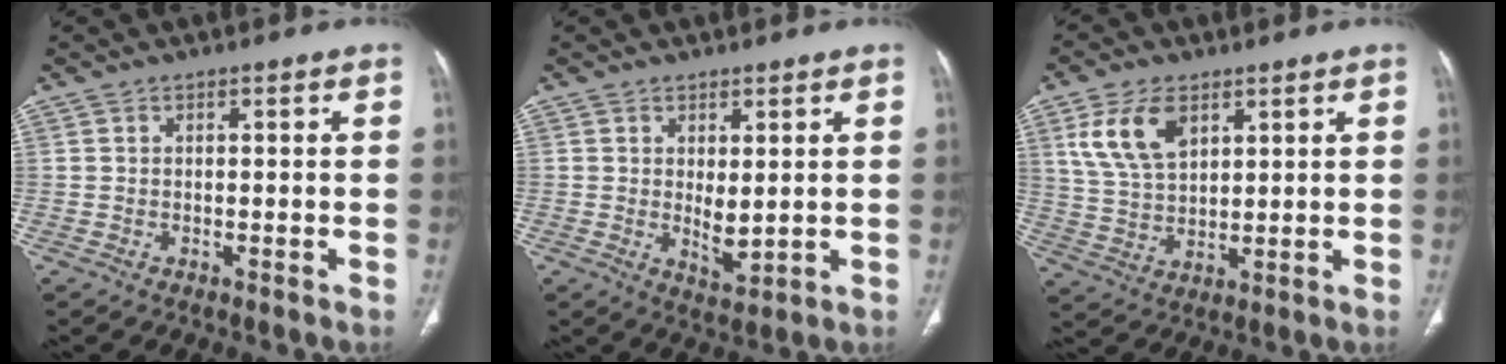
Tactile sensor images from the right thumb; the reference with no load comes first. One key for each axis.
{"total": 4.0, "fx": 0.5, "fy": 1.9, "fz": 3.5, "tx": -0.052, "ty": -0.016, "tz": 0.018}
{"total": 10.3, "fx": 4.8, "fy": 5.9, "fz": 7.0, "tx": -0.127, "ty": -0.014, "tz": 0.099}